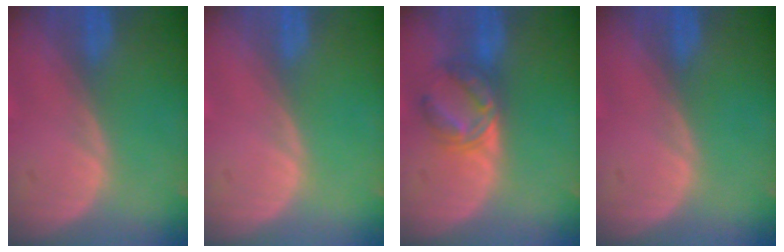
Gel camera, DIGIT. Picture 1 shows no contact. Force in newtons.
{"total": 0.0}
{"total": 5.7, "press": 5.6, "slide": 0.9}
{"total": 0.0}